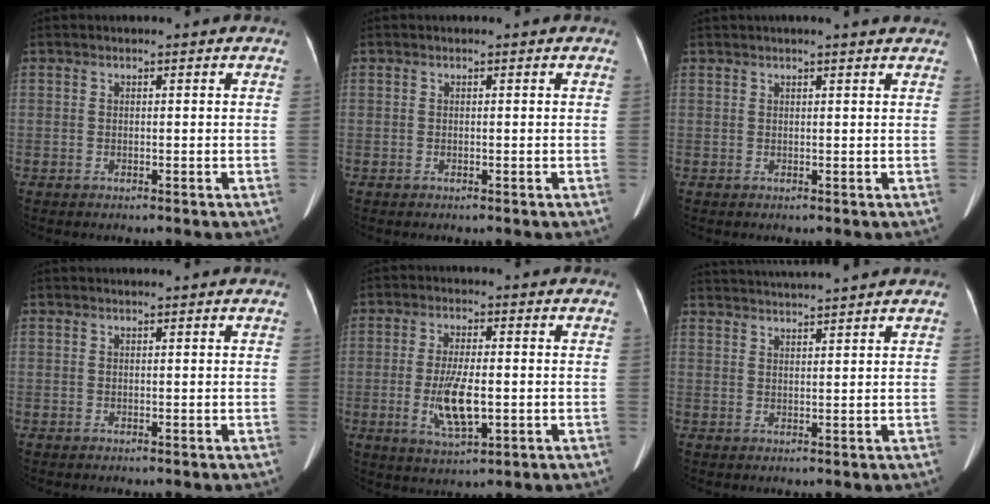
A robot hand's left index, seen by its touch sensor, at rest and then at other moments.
{"total": 0.0}
{"total": 4.1, "force": [3.6, -0.1, 2.0], "torque": [-0.026, 0.018, 0.037]}
{"total": 0.6, "force": [0.6, -0.1, 0.2], "torque": [-0.006, 0.014, 0.014]}
{"total": 7.6, "force": [-1.4, 2.2, 7.1], "torque": [-0.143, -0.007, -0.020]}
{"total": 7.3, "force": [6.9, -1.3, 2.0], "torque": [-0.039, 0.021, 0.106]}